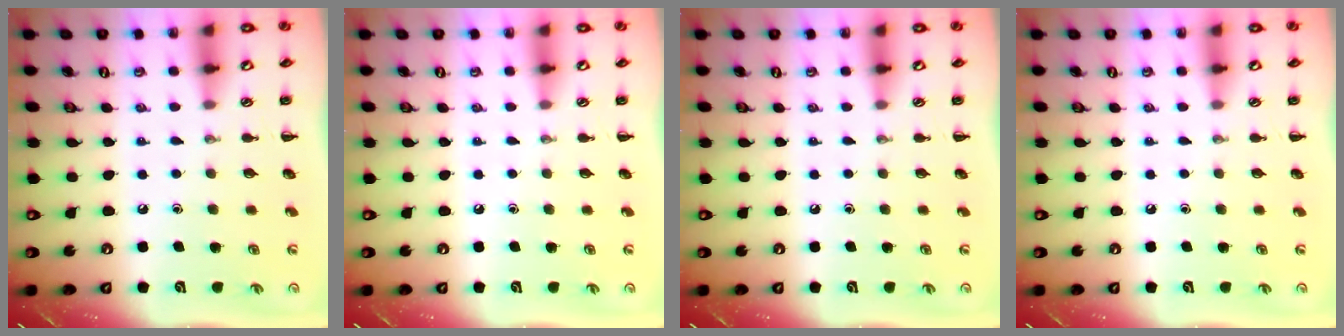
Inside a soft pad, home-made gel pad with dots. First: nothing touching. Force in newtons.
{"total": 0.0}
{"total": 0.0}
{"total": 0.0}